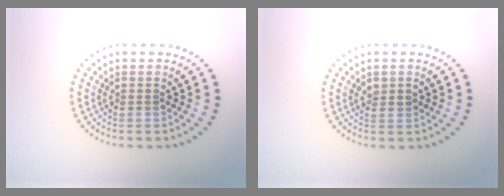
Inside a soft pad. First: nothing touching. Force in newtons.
{"total": 1.3, "press": 1.3, "slide": 0.3}